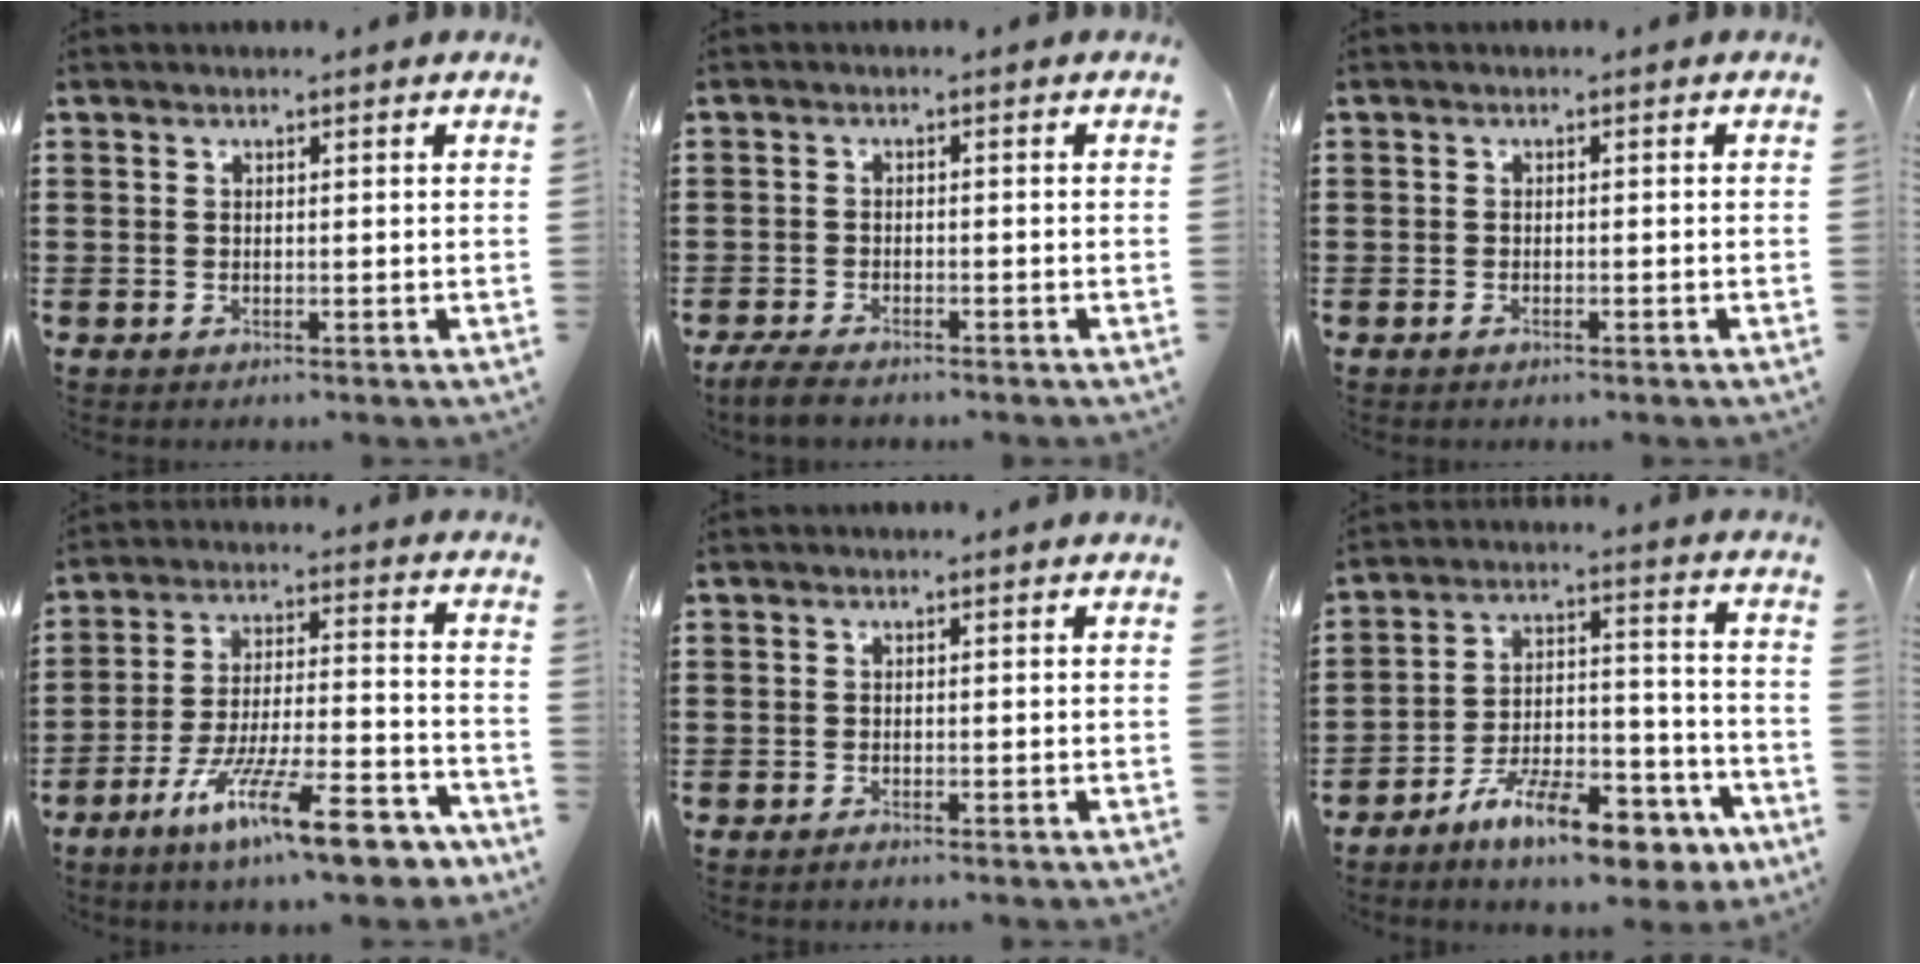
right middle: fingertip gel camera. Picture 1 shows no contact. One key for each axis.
{"total": 2.6, "fx": -2.3, "fy": 0.5, "fz": 1.2, "tx": -0.035, "ty": -0.001, "tz": -0.051}
{"total": 0.7, "fx": -0.6, "fy": 0.2, "fz": 0.4, "tx": -0.011, "ty": -0.003, "tz": -0.010}
{"total": 15.1, "fx": -11.0, "fy": 2.3, "fz": 10.1, "tx": -0.172, "ty": 0.035, "tz": -0.194}
{"total": 0.6, "fx": -0.5, "fy": 0.1, "fz": 0.4, "tx": -0.009, "ty": -0.004, "tz": -0.009}
{"total": 13.8, "fx": -10.5, "fy": 3.7, "fz": 8.1, "tx": -0.129, "ty": 0.048, "tz": -0.186}